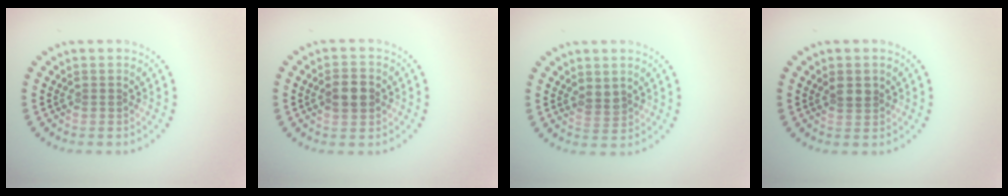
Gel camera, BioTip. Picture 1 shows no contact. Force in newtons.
{"total": 3.0, "press": 3.0, "slide": 0.1}
{"total": 1.5, "press": 1.2, "slide": 0.9}
{"total": 1.7, "press": 1.5, "slide": 0.7}